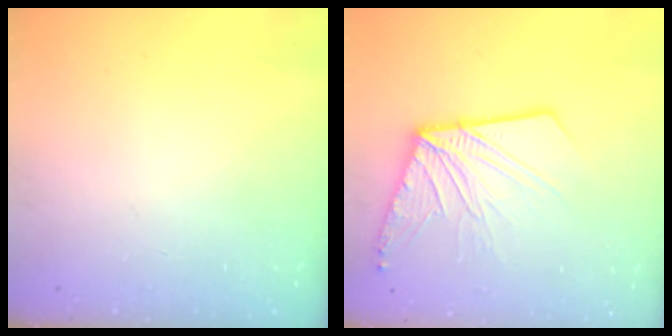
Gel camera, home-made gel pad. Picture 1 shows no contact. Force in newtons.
{"total": 14.4, "press": 14.4, "slide": 1.5}